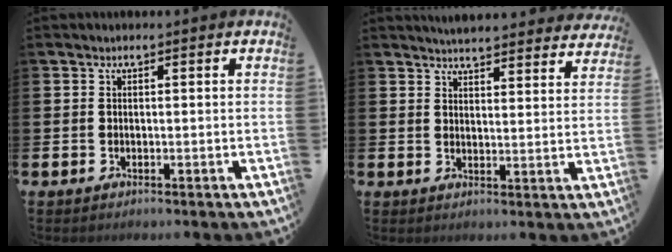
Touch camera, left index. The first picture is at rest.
{"total": 4.9, "force": [4.8, 0.5, 0.4], "torque": [-0.012, -0.032, 0.085]}